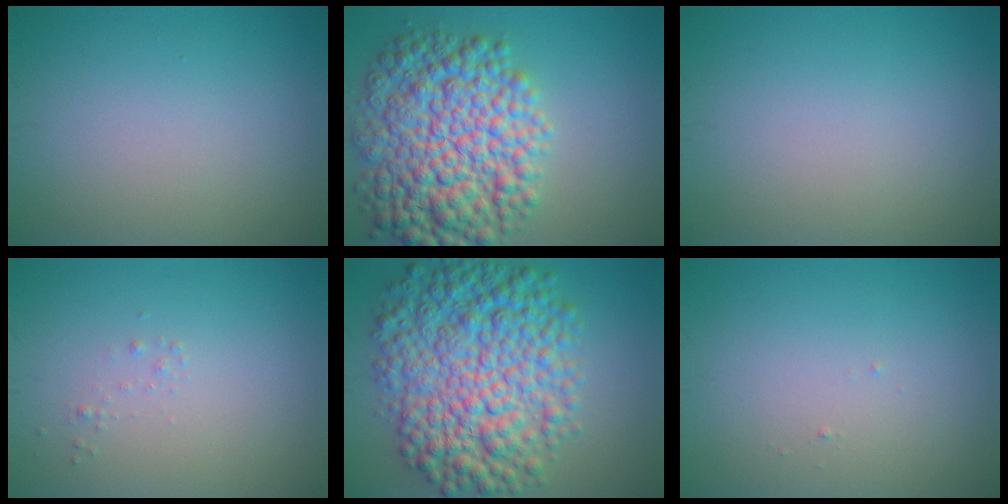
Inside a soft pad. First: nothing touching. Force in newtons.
{"total": 11.3, "press": 11.3, "slide": 0.1}
{"total": 0.0}
{"total": 0.5, "press": 0.5, "slide": 0.0}
{"total": 11.3, "press": 11.3, "slide": 0.1}
{"total": 0.0}